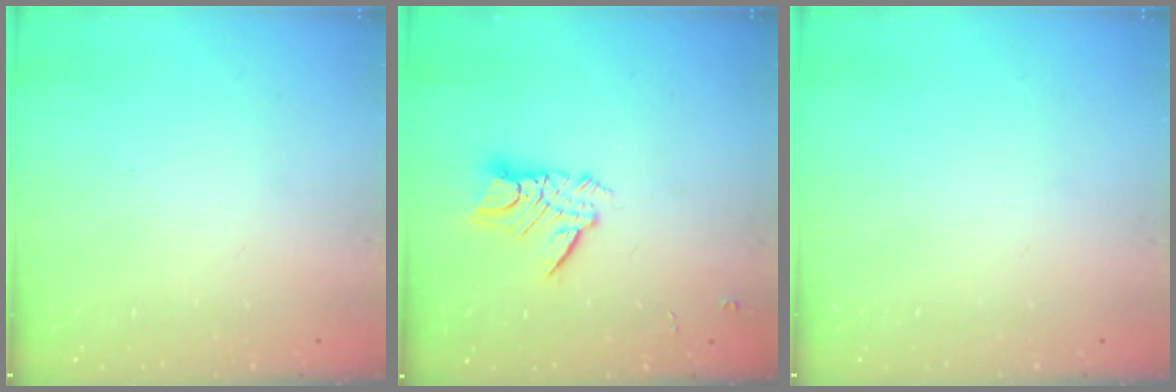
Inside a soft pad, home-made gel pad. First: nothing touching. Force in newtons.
{"total": 10.0, "press": 10.0, "slide": 0.8}
{"total": 0.0}